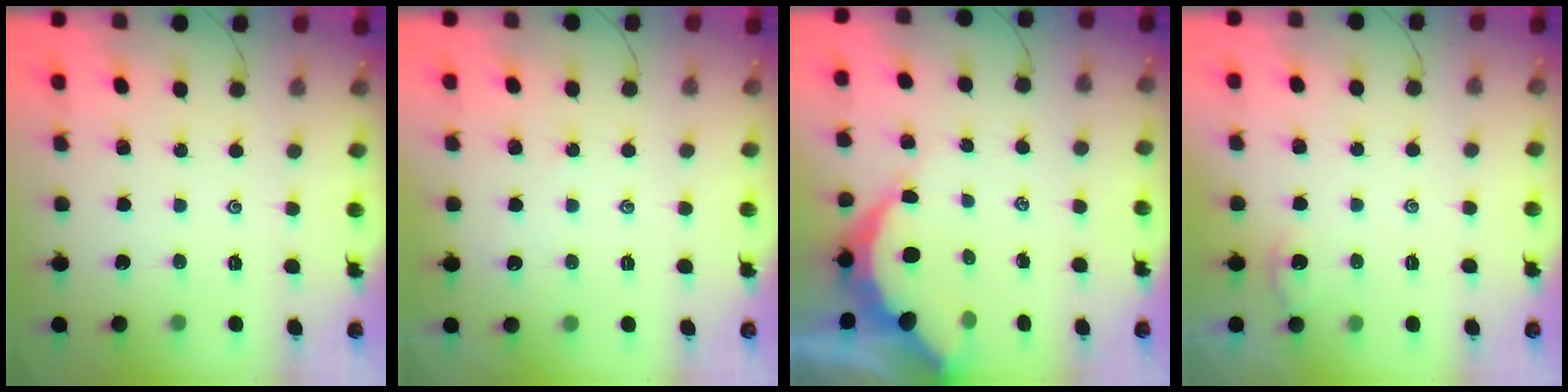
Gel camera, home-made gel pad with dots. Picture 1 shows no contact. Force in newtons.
{"total": 1.7, "press": 1.6, "slide": 0.4}
{"total": 9.5, "press": 9.4, "slide": 1.0}
{"total": 0.8, "press": 0.8, "slide": 0.2}